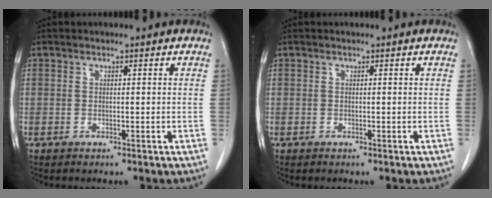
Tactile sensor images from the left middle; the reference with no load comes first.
{"total": 0.0}